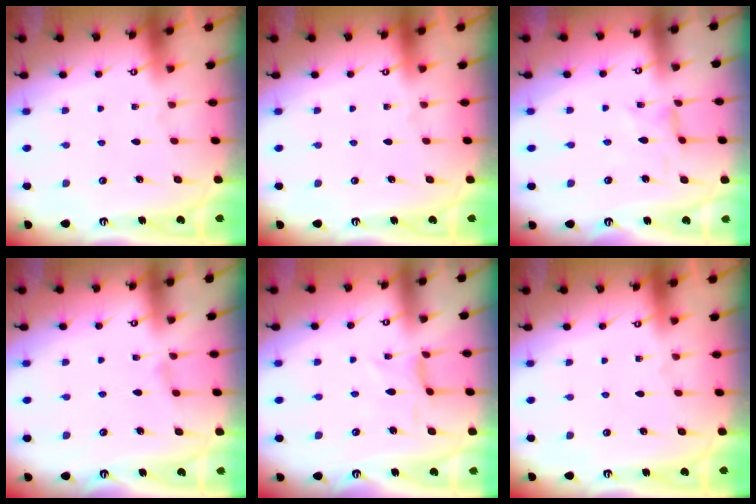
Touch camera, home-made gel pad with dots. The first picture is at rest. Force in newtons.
{"total": 0.0}
{"total": 0.8, "press": 0.7, "slide": 0.2}
{"total": 3.2, "press": 3.2, "slide": 0.5}
{"total": 1.1, "press": 1.0, "slide": 0.5}
{"total": 0.0}